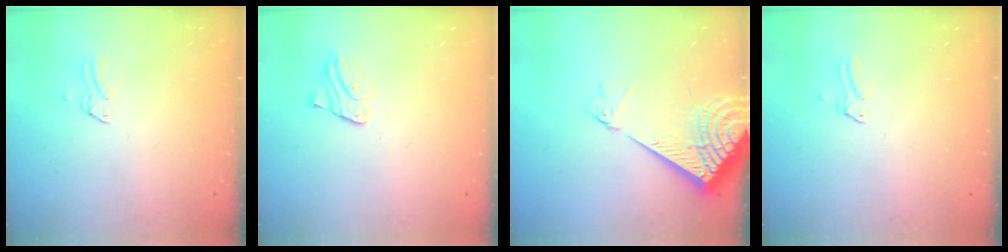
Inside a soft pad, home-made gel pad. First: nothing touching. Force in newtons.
{"total": 2.6, "press": 2.6, "slide": 0.2}
{"total": 11.4, "press": 11.3, "slide": 1.9}
{"total": 0.0}